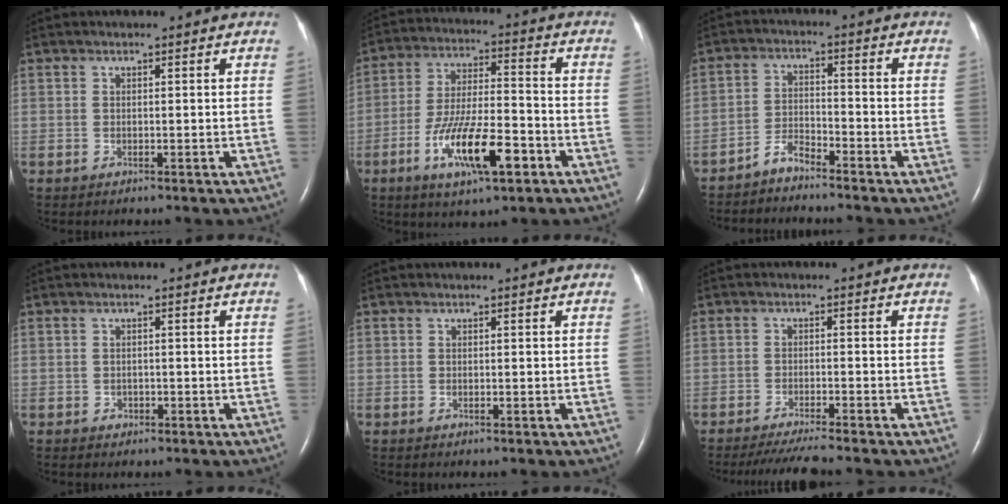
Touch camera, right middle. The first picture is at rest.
{"total": 12.9, "force": [-5.9, 3.1, 11.1], "torque": [-0.212, -0.005, -0.100]}
{"total": 3.4, "force": [-3.2, 0.6, 1.1], "torque": [-0.027, -0.009, -0.063]}
{"total": 0.9, "force": [-0.4, 0.8, 0.3], "torque": [-0.006, 0.002, -0.006]}
{"total": 0.0}
{"total": 6.3, "force": [-5.6, -0.6, 2.7], "torque": [-0.043, -0.022, -0.096]}